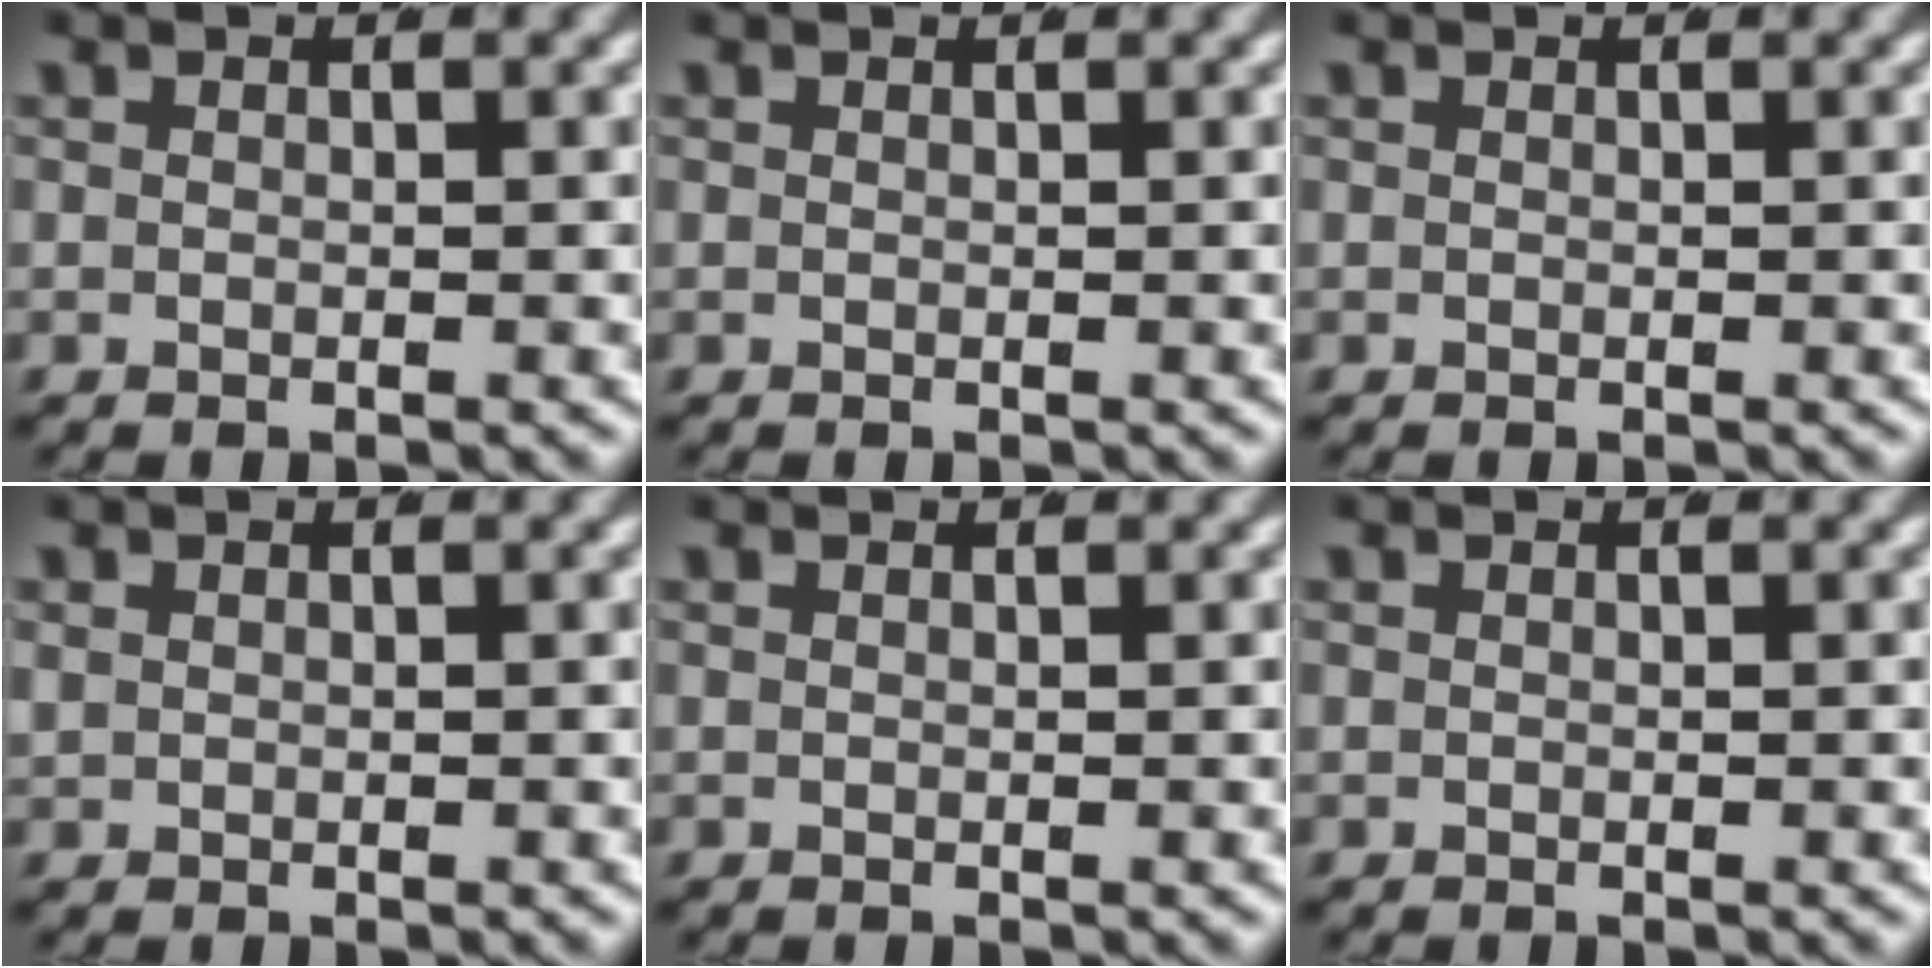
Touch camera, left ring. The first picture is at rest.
{"total": 0.0}
{"total": 0.0}
{"total": 0.5, "force": [0.2, 0.4, 0.3], "torque": [-0.016, -0.006, 0.012]}
{"total": 0.0}
{"total": 0.0}